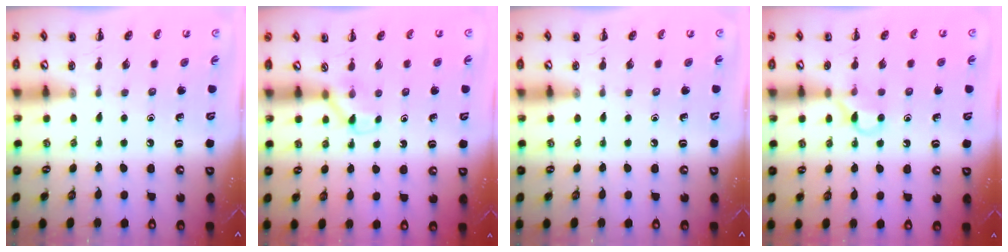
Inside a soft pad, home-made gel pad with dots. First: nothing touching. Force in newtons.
{"total": 3.0, "press": 2.8, "slide": 1.1}
{"total": 0.0}
{"total": 6.1, "press": 5.9, "slide": 1.7}